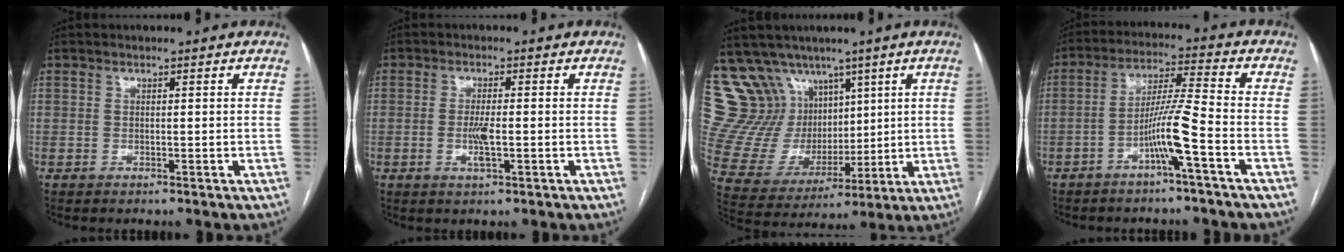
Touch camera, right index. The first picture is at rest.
{"total": 3.2, "force": [-0.6, 0.5, 3.1], "torque": [-0.066, -0.005, -0.011]}
{"total": 14.4, "force": [9.5, 9.9, 4.4], "torque": [-0.095, 0.048, 0.200]}
{"total": 7.9, "force": [-3.5, -0.9, 7.0], "torque": [-0.135, 0.012, -0.067]}